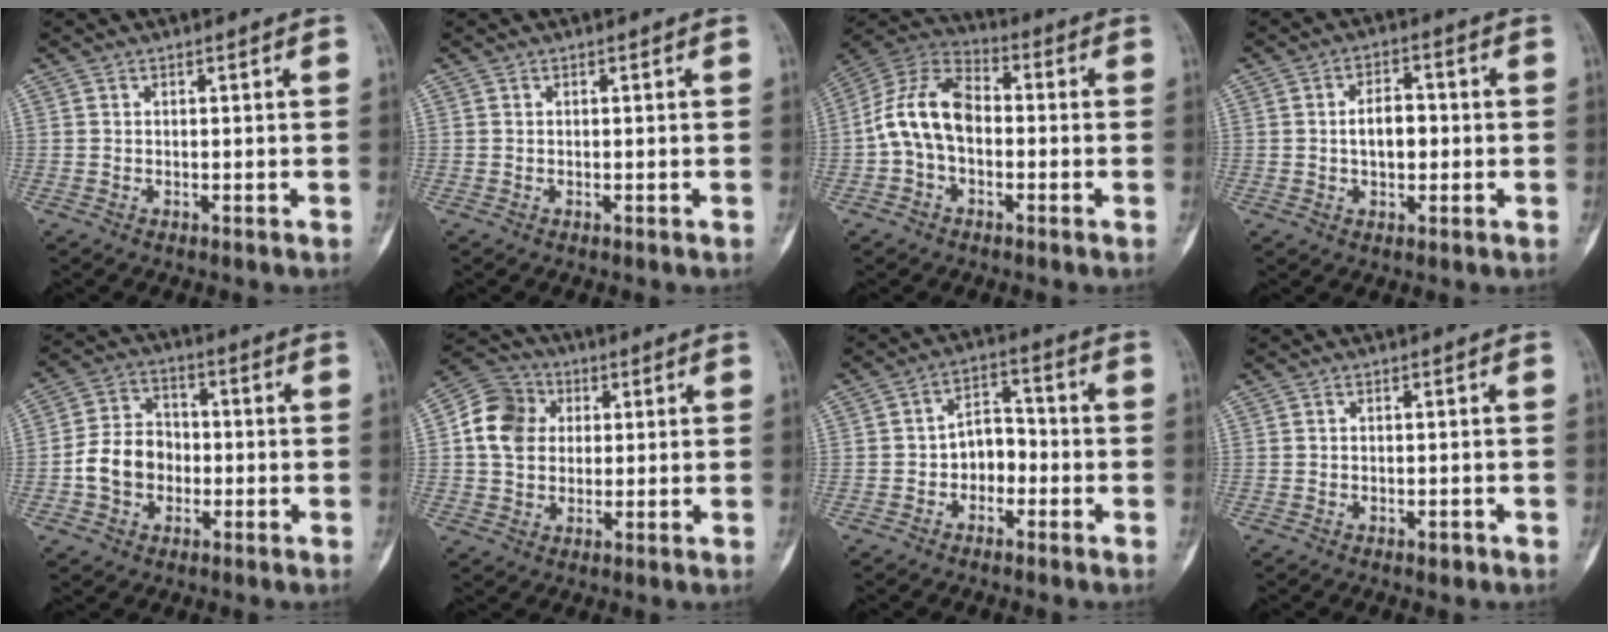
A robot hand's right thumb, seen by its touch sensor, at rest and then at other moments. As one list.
[{"total": 0.0}, {"total": 12.5, "force": [-1.2, 8.2, 9.4], "torque": [-0.172, 0.038, -0.035]}, {"total": 5.8, "force": [-0.1, 3.6, 4.6], "torque": [-0.061, 0.013, -0.005]}, {"total": 9.8, "force": [-2.0, 7.9, 5.4], "torque": [-0.078, 0.031, -0.044]}, {"total": 10.3, "force": [1.7, 8.7, 5.4], "torque": [-0.080, 0.012, 0.020]}, {"total": 6.2, "force": [-1.7, 4.6, 3.8], "torque": [-0.030, 0.034, -0.042]}, {"total": 1.1, "force": [-0.6, 0.5, 0.7], "torque": [-0.006, 0.003, -0.008]}]